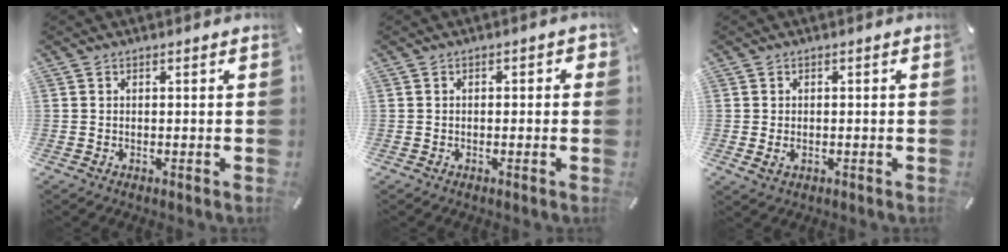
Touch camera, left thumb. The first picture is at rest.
{"total": 1.6, "force": [-0.7, 0.9, 1.1], "torque": [-0.019, 0.005, -0.013]}
{"total": 1.7, "force": [-0.3, 1.3, 1.1], "torque": [-0.019, 0.003, -0.004]}